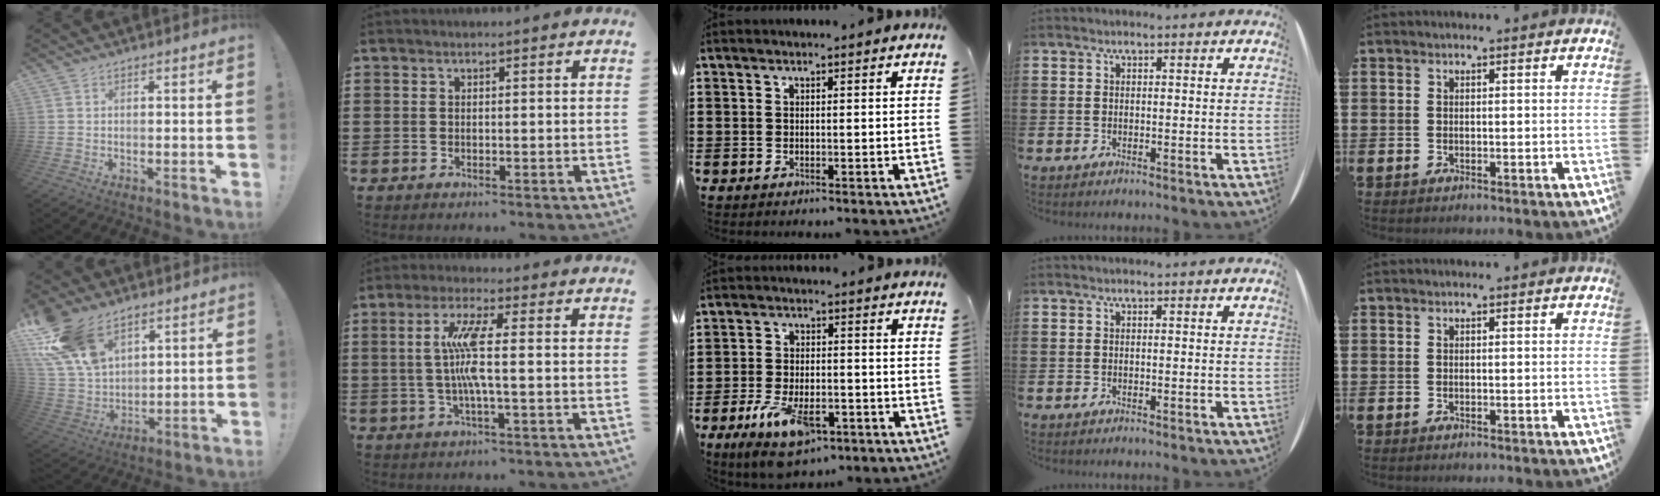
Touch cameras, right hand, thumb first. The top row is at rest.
{"thumb": {"total": 17.8, "force": [10.2, 10.8, 9.9], "torque": [-0.213, -0.051, 0.195]}, "index": {"total": 7.3, "force": [0.1, 0.6, 7.3], "torque": [-0.164, -0.012, -0.014]}, "middle": {"total": 8.0, "force": [-4.6, 3.5, 5.7], "torque": [-0.119, -0.003, -0.082]}}